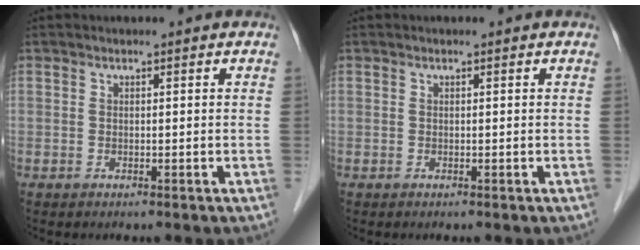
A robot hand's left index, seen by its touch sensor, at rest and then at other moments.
{"total": 0.0}